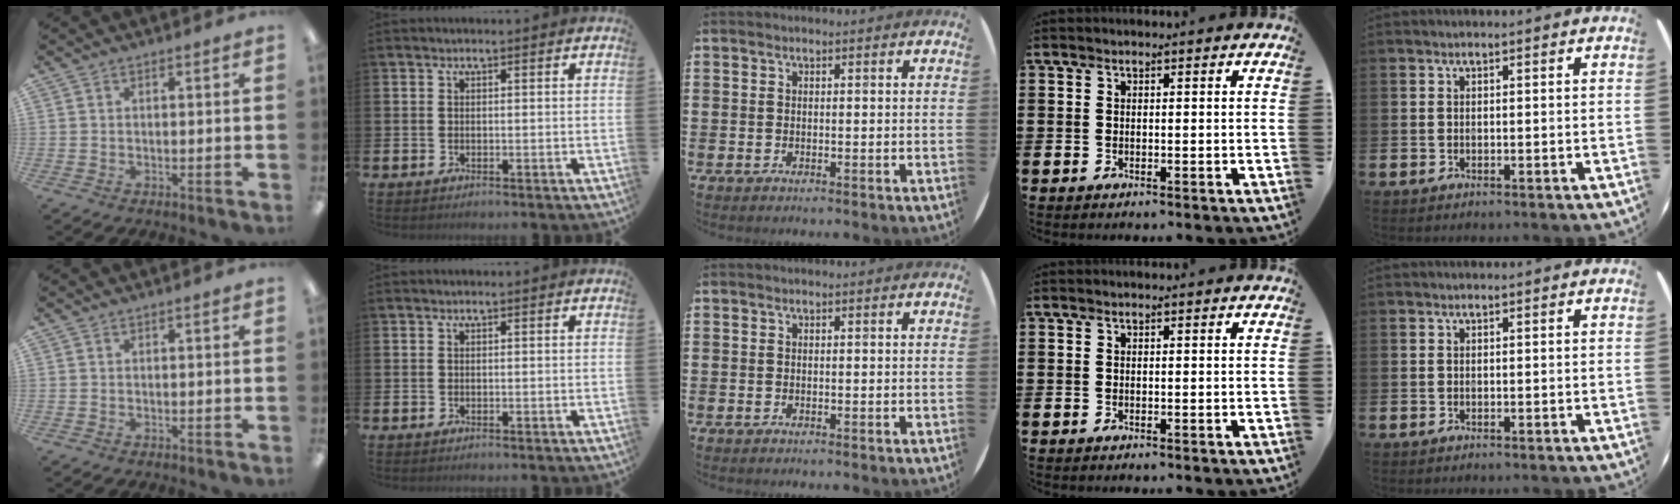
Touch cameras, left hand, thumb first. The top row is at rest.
{}